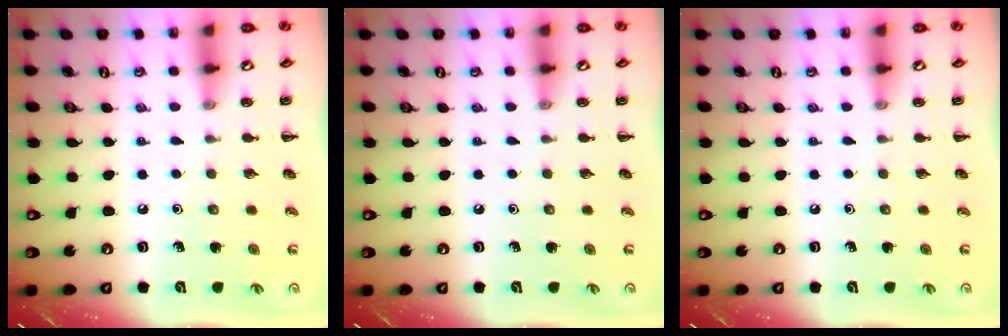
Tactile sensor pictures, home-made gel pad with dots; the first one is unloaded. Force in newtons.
{"total": 0.0}
{"total": 0.0}